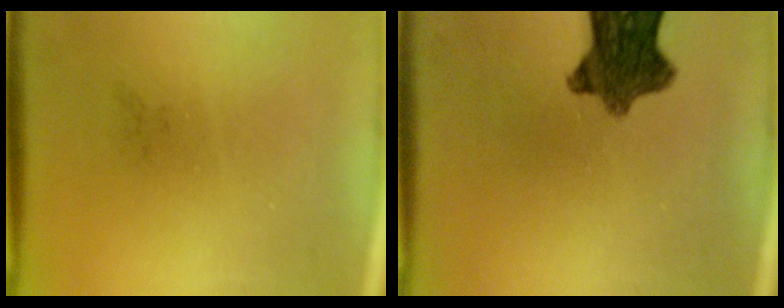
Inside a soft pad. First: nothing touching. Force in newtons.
{"total": 9.3}